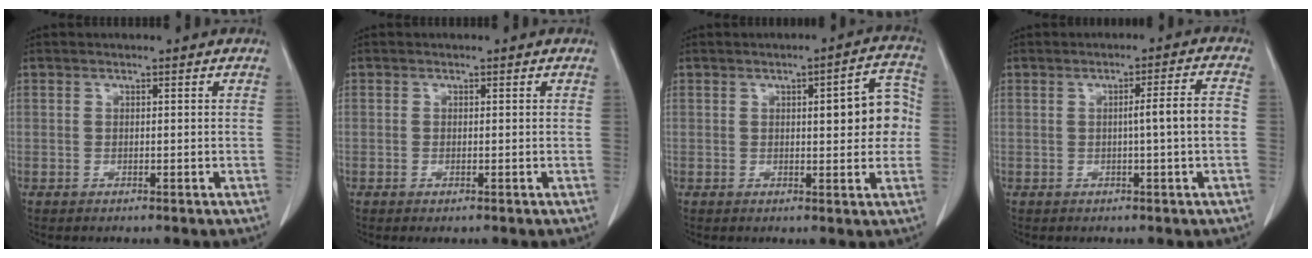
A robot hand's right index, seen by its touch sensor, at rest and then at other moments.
{"total": 0.5, "force": [-0.2, 0.1, 0.5], "torque": [-0.015, -0.007, 0.001]}
{"total": 7.8, "force": [0.6, 2.2, 7.5], "torque": [-0.089, 0.023, 0.008]}
{"total": 4.7, "force": [-0.5, -0.6, 4.6], "torque": [-0.066, 0.008, -0.008]}